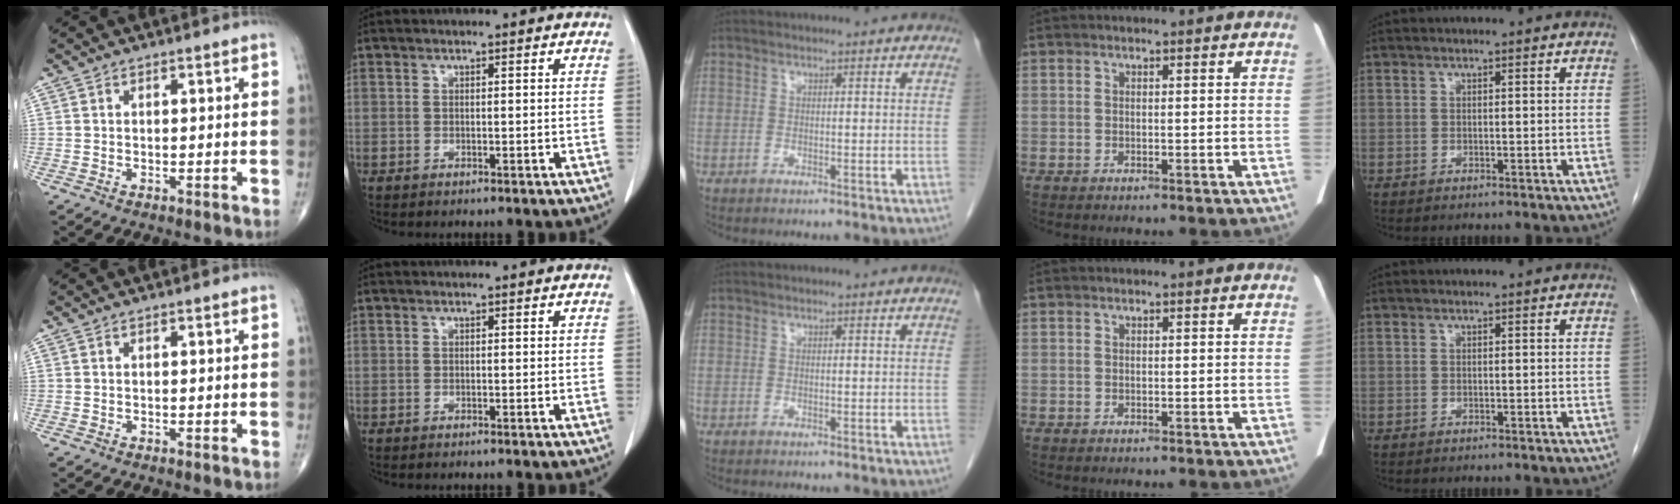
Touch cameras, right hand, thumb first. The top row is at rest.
{}